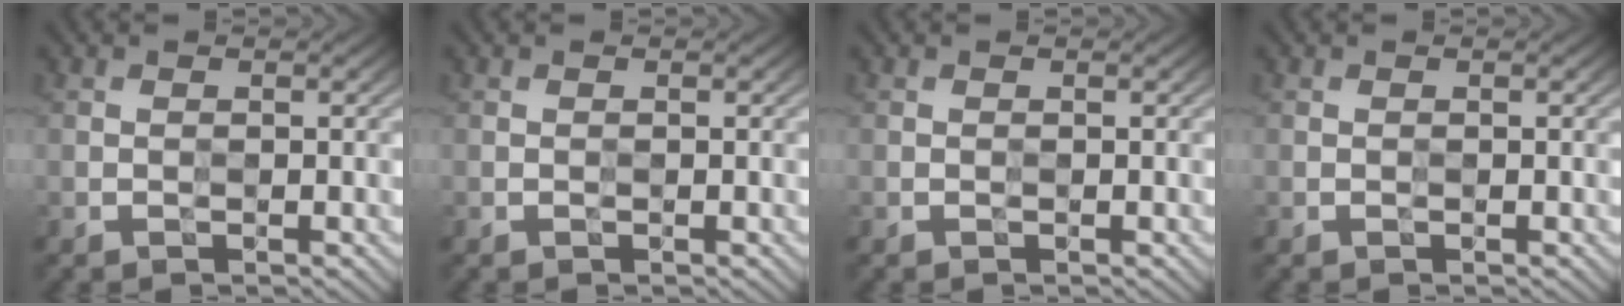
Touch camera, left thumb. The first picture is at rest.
{"total": 0.0}
{"total": 0.0}
{"total": 0.0}